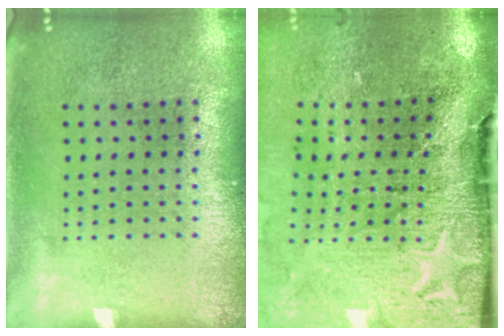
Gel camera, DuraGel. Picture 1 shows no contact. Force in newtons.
{"total": 4.8, "press": 3.8, "slide": 2.9}